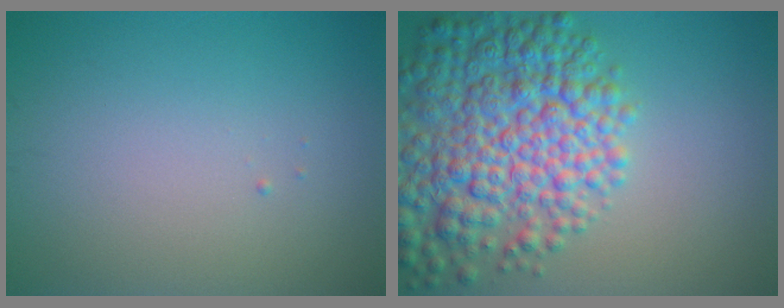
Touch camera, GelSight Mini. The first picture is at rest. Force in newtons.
{"total": 9.8, "press": 9.8, "slide": 0.4}